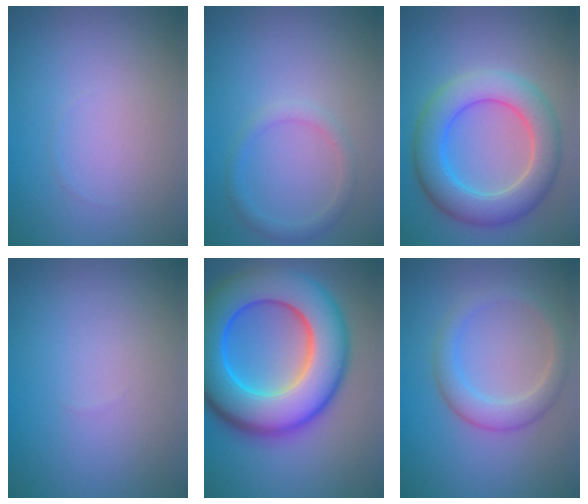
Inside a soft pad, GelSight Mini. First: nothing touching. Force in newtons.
{"total": 1.6, "press": 1.6, "slide": 0.1}
{"total": 6.9, "press": 6.9, "slide": 0.2}
{"total": 0.0}
{"total": 13.9, "press": 13.9, "slide": 0.2}
{"total": 3.0, "press": 3.0, "slide": 0.1}